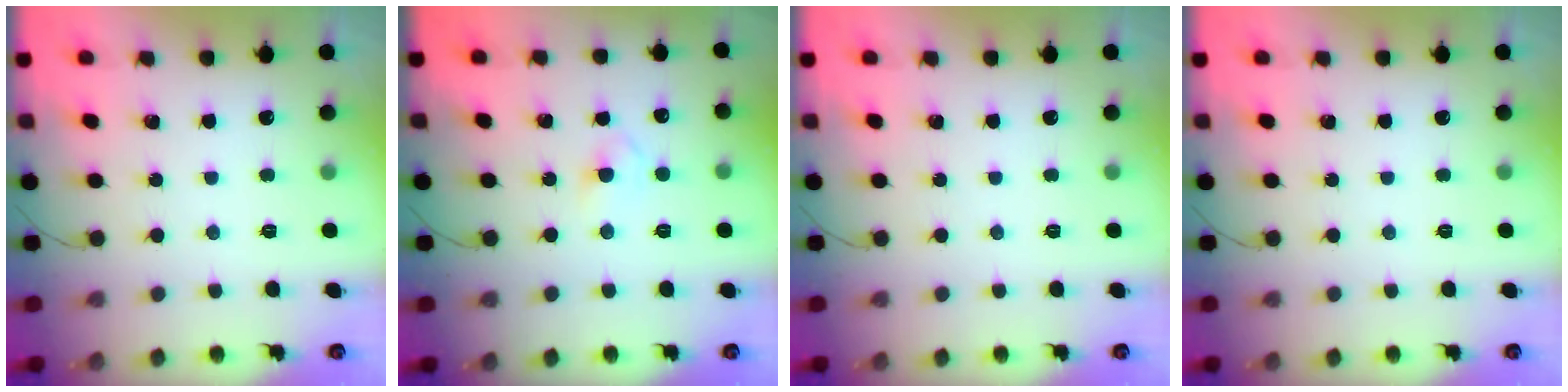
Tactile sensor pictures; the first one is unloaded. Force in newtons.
{"total": 3.5, "press": 3.2, "slide": 1.4}
{"total": 0.0}
{"total": 0.0}